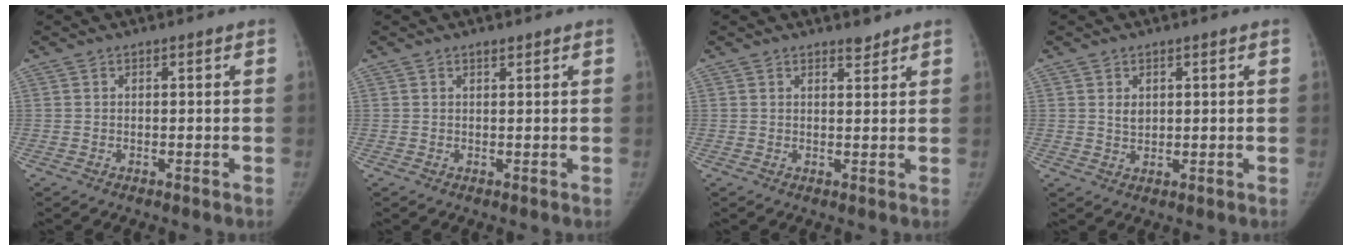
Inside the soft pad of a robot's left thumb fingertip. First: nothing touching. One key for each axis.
{"total": 0.7, "fx": 0.6, "fy": 0.2, "fz": 0.3, "tx": -0.006, "ty": -0.004, "tz": 0.010}
{"total": 1.7, "fx": 1.6, "fy": 0.5, "fz": 0.5, "tx": 0.003, "ty": -0.013, "tz": 0.022}
{"total": 2.2, "fx": 0.8, "fy": 1.6, "fz": 1.3, "tx": -0.013, "ty": -0.007, "tz": 0.018}